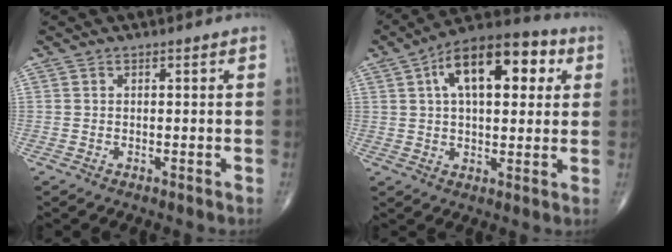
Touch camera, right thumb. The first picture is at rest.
{"total": 17.3, "force": [5.4, 8.6, 14.0], "torque": [-0.186, 0.023, 0.075]}